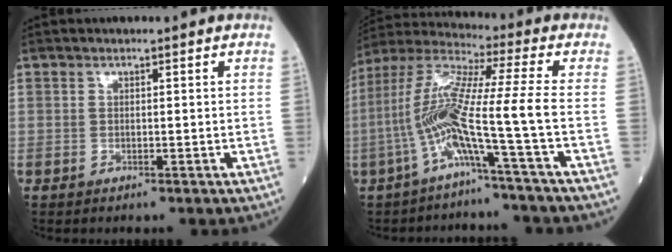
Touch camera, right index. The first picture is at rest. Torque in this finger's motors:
{"motor_torque": [1.85, -0.30, 1.03, 0.21]}